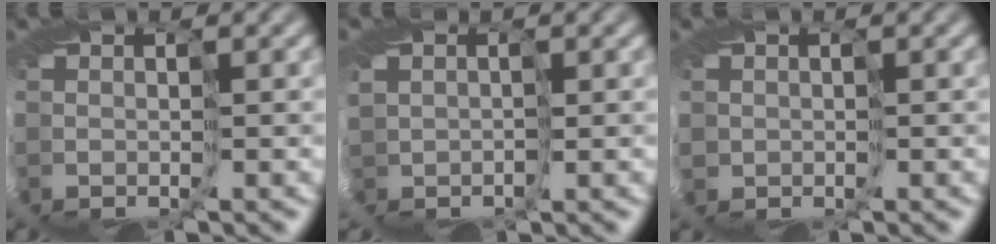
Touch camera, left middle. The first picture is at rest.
{"total": 3.1, "force": [0.4, 3.0, -0.1], "torque": [-0.024, -0.008, 0.026]}
{"total": 2.8, "force": [-0.1, 2.7, 0.6], "torque": [-0.005, -0.014, 0.021]}